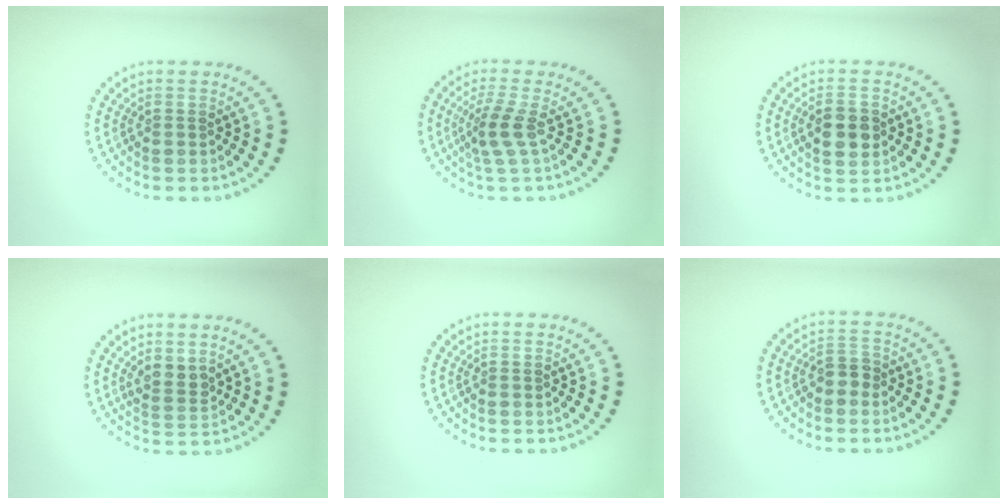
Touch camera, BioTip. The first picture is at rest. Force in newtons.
{"total": 2.3, "press": 1.8, "slide": 1.5}
{"total": 3.3, "press": 3.3, "slide": 0.2}
{"total": 1.9, "press": 1.6, "slide": 1.0}
{"total": 0.0}
{"total": 1.4, "press": 1.3, "slide": 0.7}